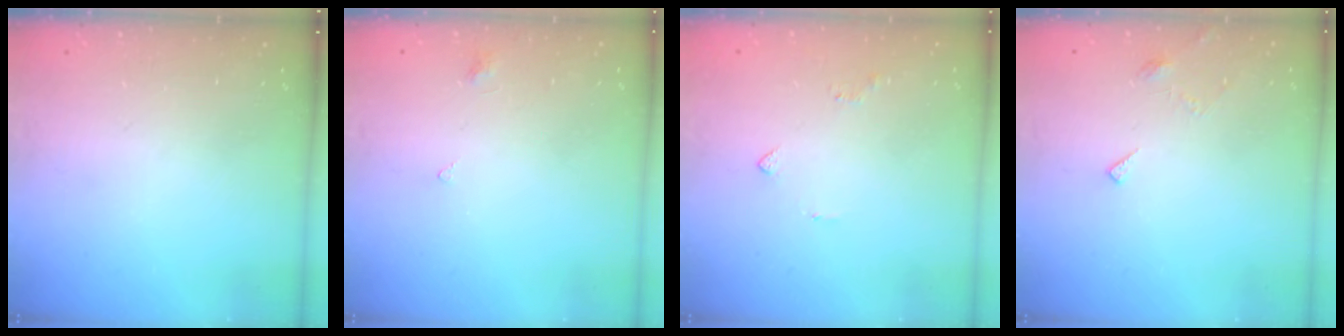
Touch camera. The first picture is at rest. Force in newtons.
{"total": 2.5, "press": 2.4, "slide": 0.5}
{"total": 2.2, "press": 2.1, "slide": 0.5}
{"total": 4.1, "press": 4.1, "slide": 0.4}